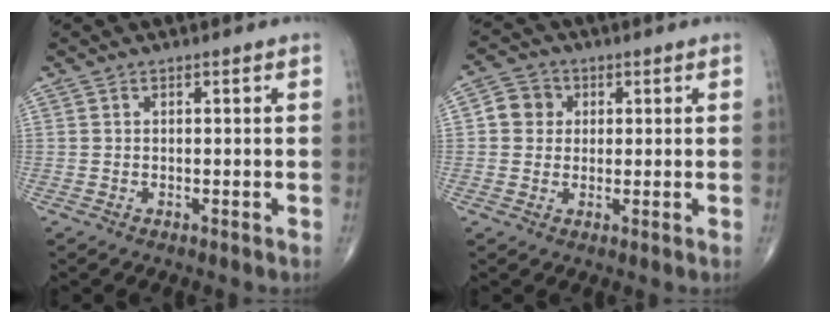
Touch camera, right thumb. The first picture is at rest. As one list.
[{"total": 5.0, "force": [0.9, 4.6, 1.6], "torque": [-0.007, 0.006, 0.006]}]